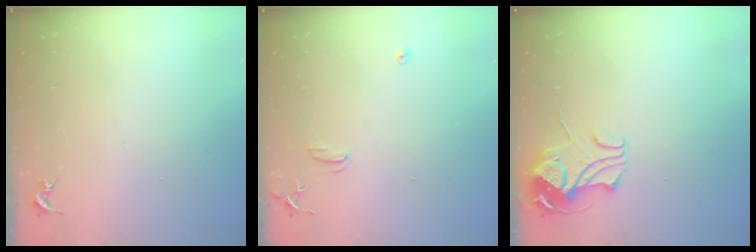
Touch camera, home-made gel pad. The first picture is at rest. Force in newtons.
{"total": 8.5, "press": 8.5, "slide": 0.8}
{"total": 10.3, "press": 10.2, "slide": 0.9}